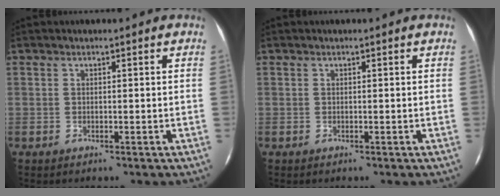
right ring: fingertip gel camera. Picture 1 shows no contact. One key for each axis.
{"total": 0.0}